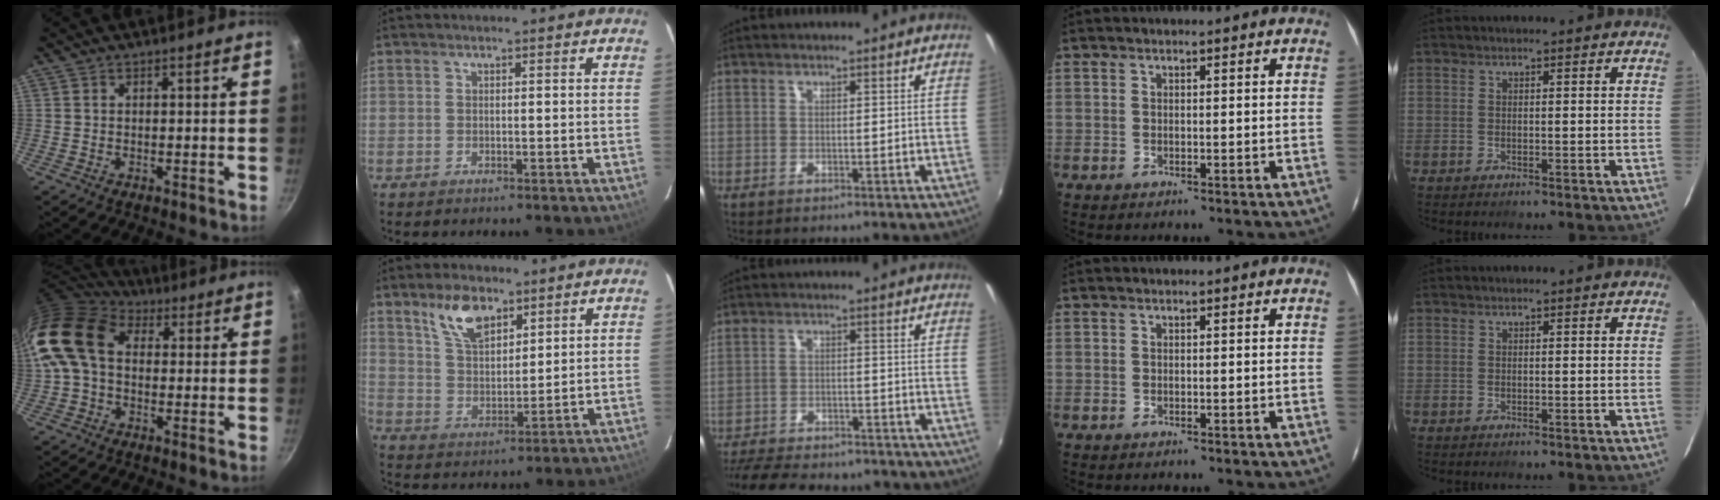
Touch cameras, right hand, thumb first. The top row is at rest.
{"thumb": {"total": 14.7, "force": [2.0, 10.4, 10.2], "torque": [-0.180, 0.023, 0.016]}, "index": {"total": 9.2, "force": [5.8, 4.5, 5.6], "torque": [-0.100, 0.014, 0.115]}, "middle": {"total": 18.0, "force": [-15.5, 5.5, 7.4], "torque": [-0.161, -0.019, -0.215]}}